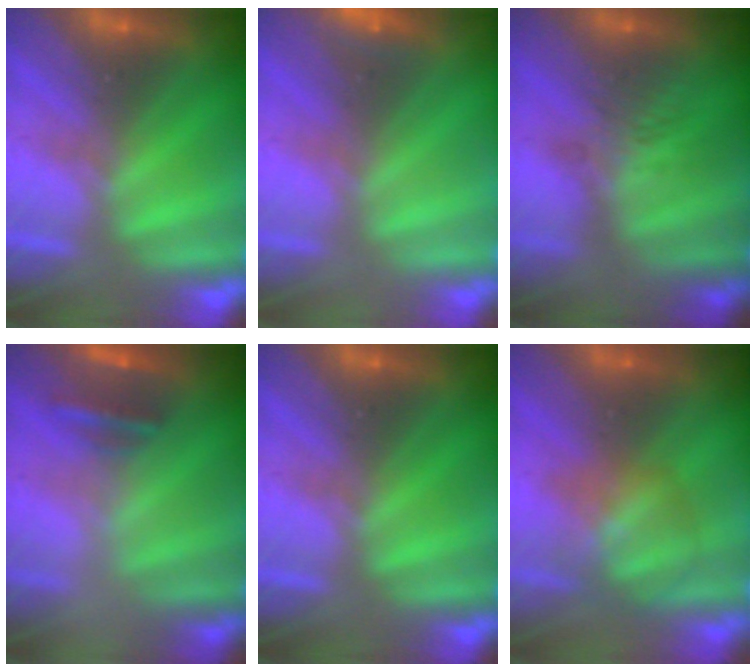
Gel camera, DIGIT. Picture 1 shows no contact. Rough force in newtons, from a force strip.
{"total": 2.3}
{"total": 2.6}
{"total": 2.5}
{"total": 0.0}
{"total": 3.0}